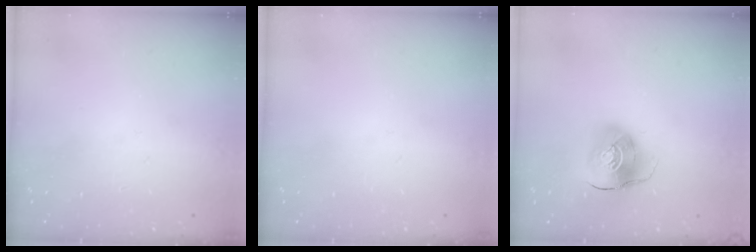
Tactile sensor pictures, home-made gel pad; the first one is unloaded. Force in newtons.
{"total": 0.0}
{"total": 11.3, "press": 11.2, "slide": 1.4}